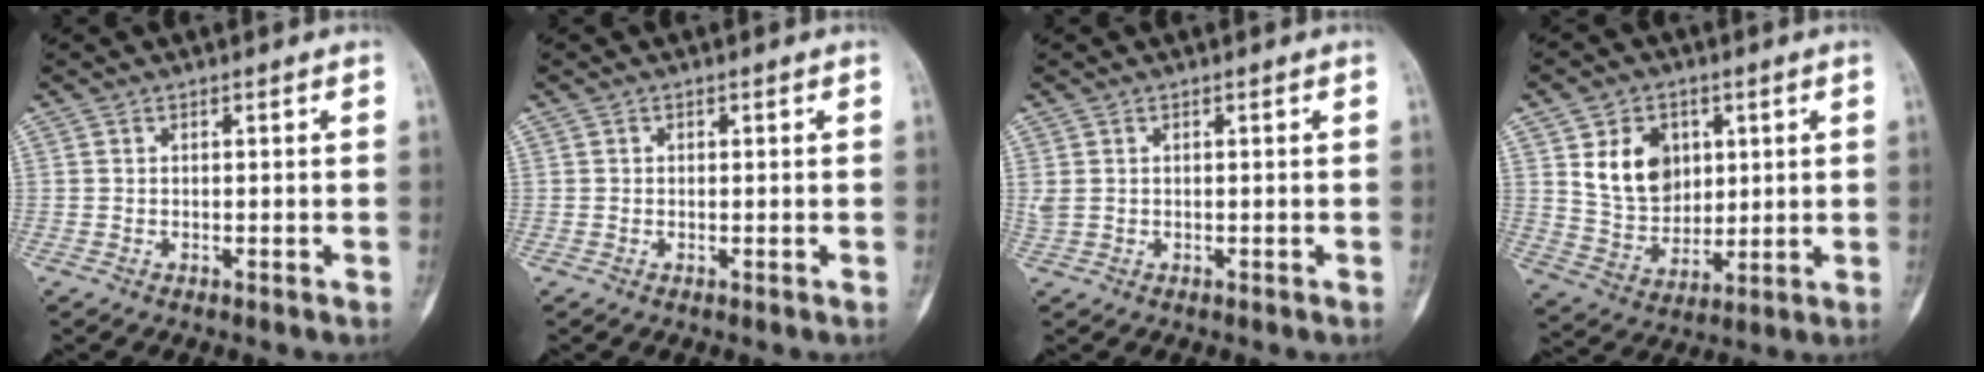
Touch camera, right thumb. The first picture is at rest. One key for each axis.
{"total": 0.0}
{"total": 1.2, "fx": 0.3, "fy": 0.9, "fz": 0.8, "tx": -0.026, "ty": 0.005, "tz": 0.012}
{"total": 11.7, "fx": 3.6, "fy": 8.9, "fz": 6.6, "tx": -0.076, "ty": -0.020, "tz": 0.076}